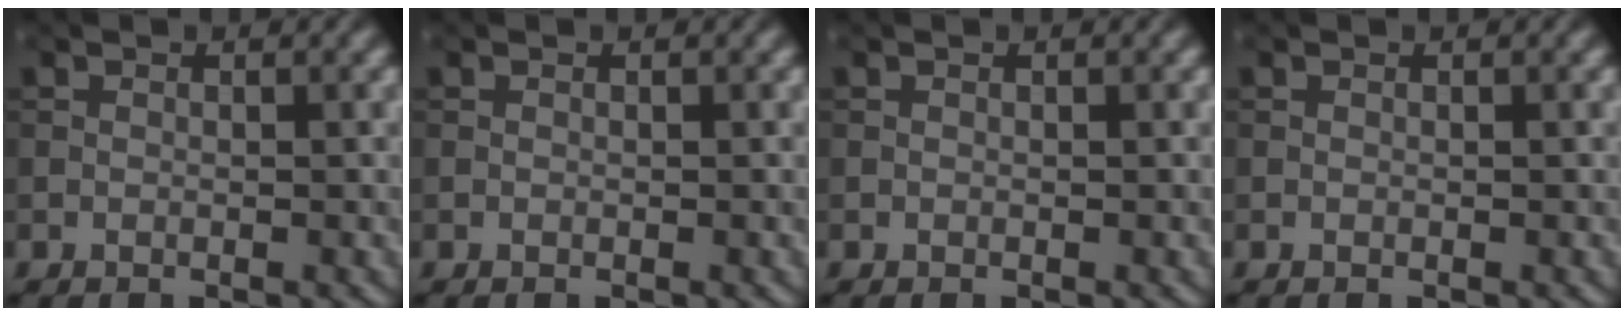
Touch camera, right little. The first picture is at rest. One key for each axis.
{"total": 0.0}
{"total": 0.0}
{"total": 0.0}